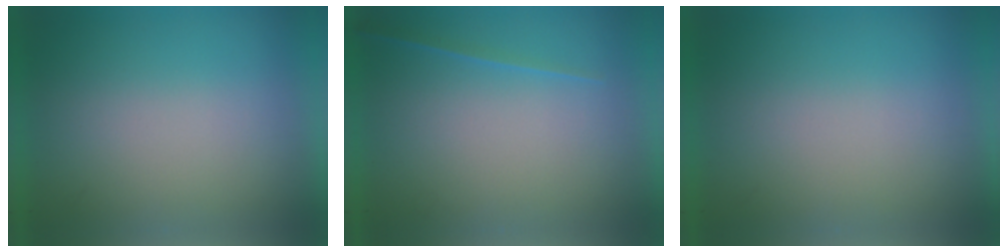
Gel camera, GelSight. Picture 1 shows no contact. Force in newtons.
{"total": 1.1}
{"total": 0.0}